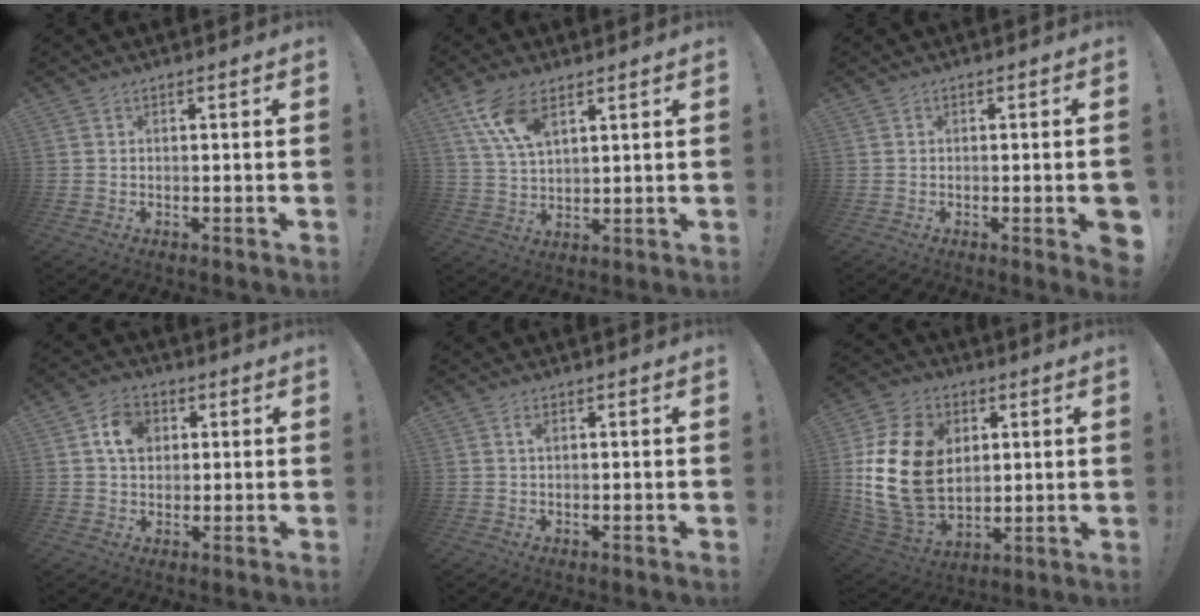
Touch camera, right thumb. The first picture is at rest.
{"total": 10.5, "force": [6.3, 4.8, 6.8], "torque": [-0.126, -0.027, 0.117]}
{"total": 4.0, "force": [-1.1, 0.2, 3.8], "torque": [-0.050, -0.006, -0.014]}
{"total": 8.7, "force": [2.7, 6.7, 4.9], "torque": [-0.066, 0.003, 0.050]}
{"total": 2.8, "force": [1.2, 1.3, 2.2], "torque": [-0.031, -0.003, 0.019]}
{"total": 22.1, "force": [3.0, 16.4, 14.4], "torque": [-0.271, -0.007, 0.063]}